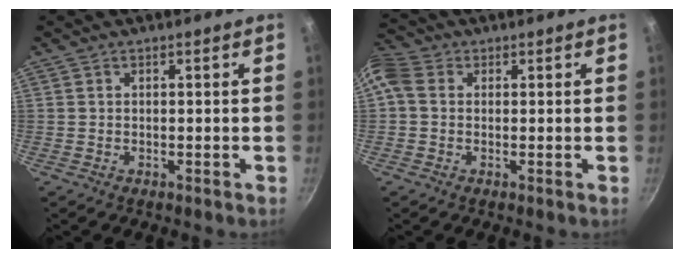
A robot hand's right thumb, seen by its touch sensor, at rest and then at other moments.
{"total": 6.3, "force": [0.7, 5.1, 3.6], "torque": [-0.082, 0.017, -0.001]}